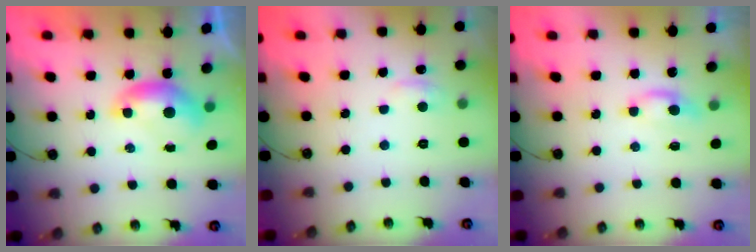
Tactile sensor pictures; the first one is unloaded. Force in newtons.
{"total": 2.5, "press": 2.5, "slide": 0.5}
{"total": 0.9, "press": 0.7, "slide": 0.6}